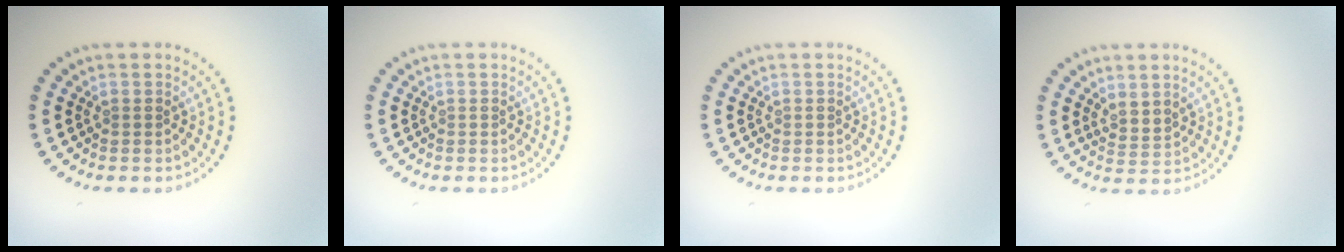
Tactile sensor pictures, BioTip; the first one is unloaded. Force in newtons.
{"total": 0.0}
{"total": 0.0}
{"total": 1.8, "press": 1.3, "slide": 1.3}